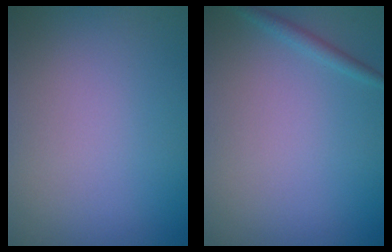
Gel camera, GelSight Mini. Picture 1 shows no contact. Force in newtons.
{"total": 1.1, "press": 1.1, "slide": 0.1}